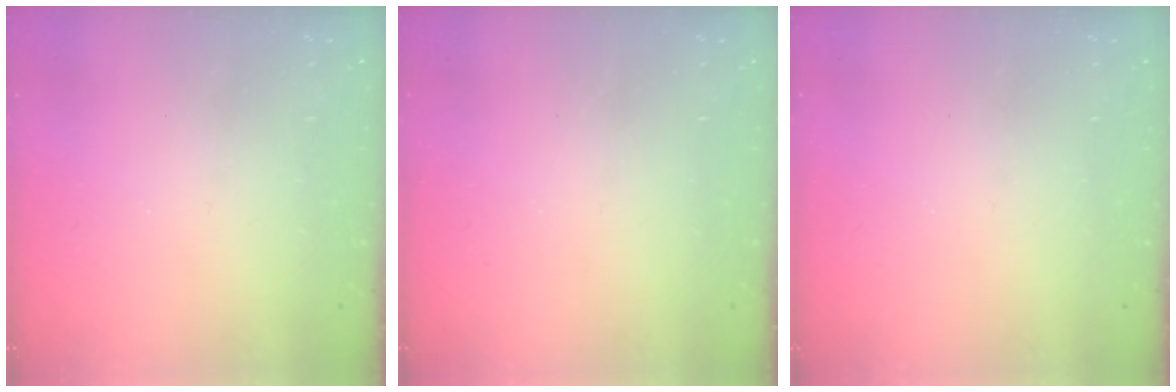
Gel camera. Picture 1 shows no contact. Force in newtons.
{"total": 0.0}
{"total": 0.0}